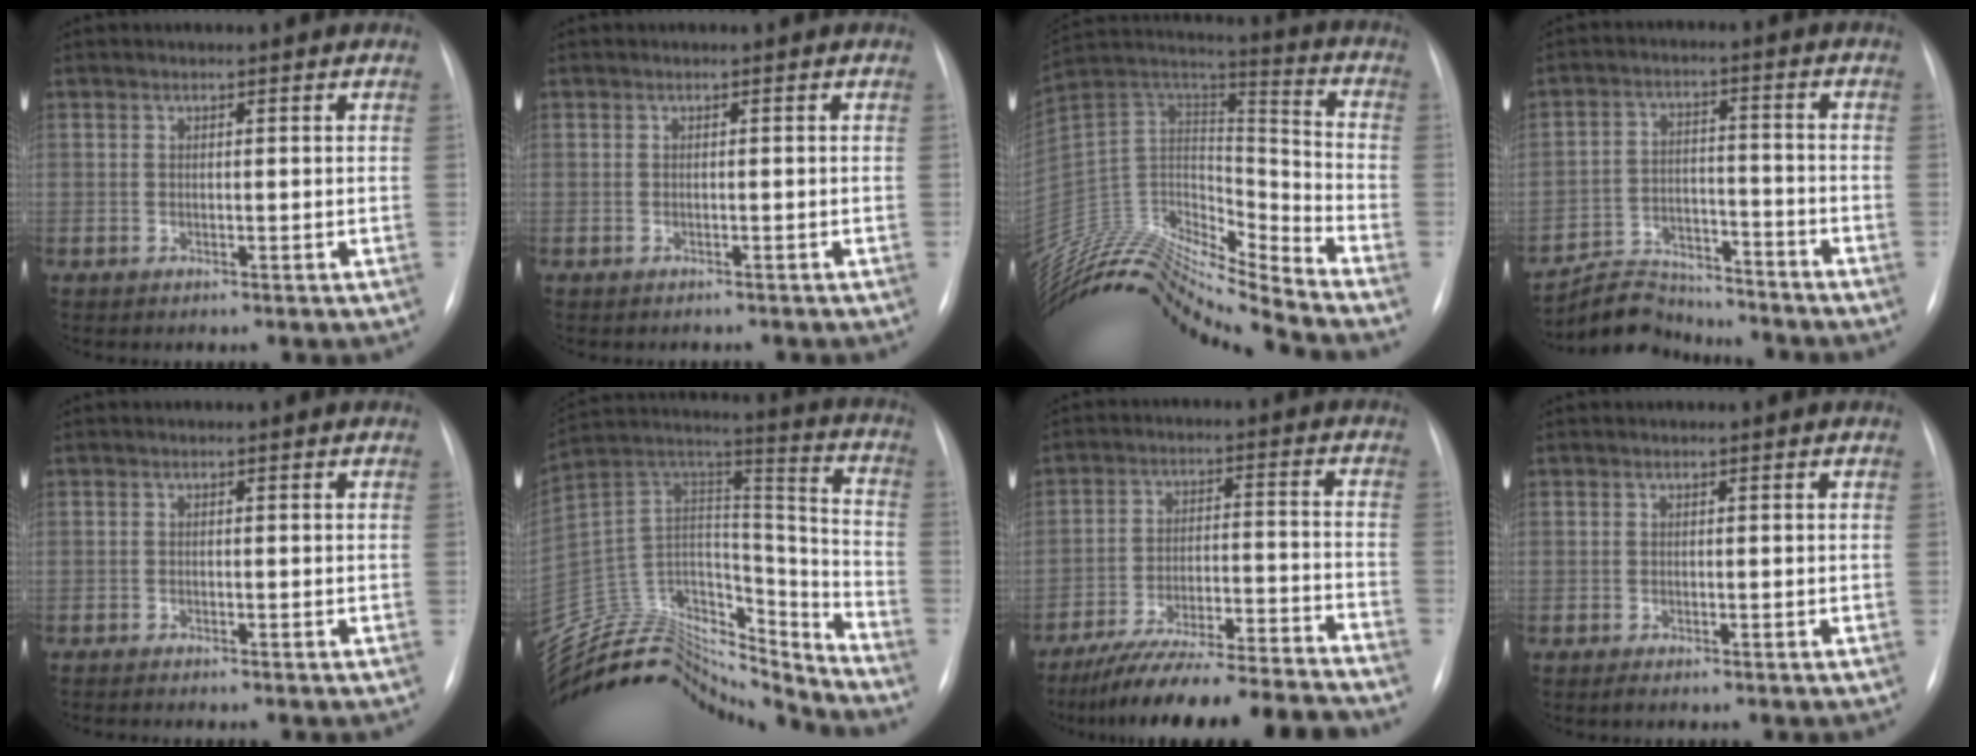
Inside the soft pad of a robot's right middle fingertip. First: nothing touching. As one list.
[{"total": 1.6, "force": [-1.5, 0.5, 0.4], "torque": [-0.012, -0.005, -0.015]}, {"total": 21.7, "force": [-20.7, 1.1, 6.4], "torque": [-0.114, 0.052, -0.360]}, {"total": 9.8, "force": [-9.6, 2.2, 0.3], "torque": [-0.006, 0.028, -0.164]}, {"total": 1.5, "force": [-1.4, 0.0, 0.6], "torque": [-0.010, -0.002, -0.019]}, {"total": 23.8, "force": [-22.6, 6.1, 4.1], "torque": [-0.087, 0.076, -0.367]}, {"total": 20.6, "force": [-19.0, 0.5, 8.0], "torque": [-0.124, -0.004, -0.286]}, {"total": 0.6, "force": [-0.5, 0.0, 0.3], "torque": [-0.008, -0.002, -0.008]}]